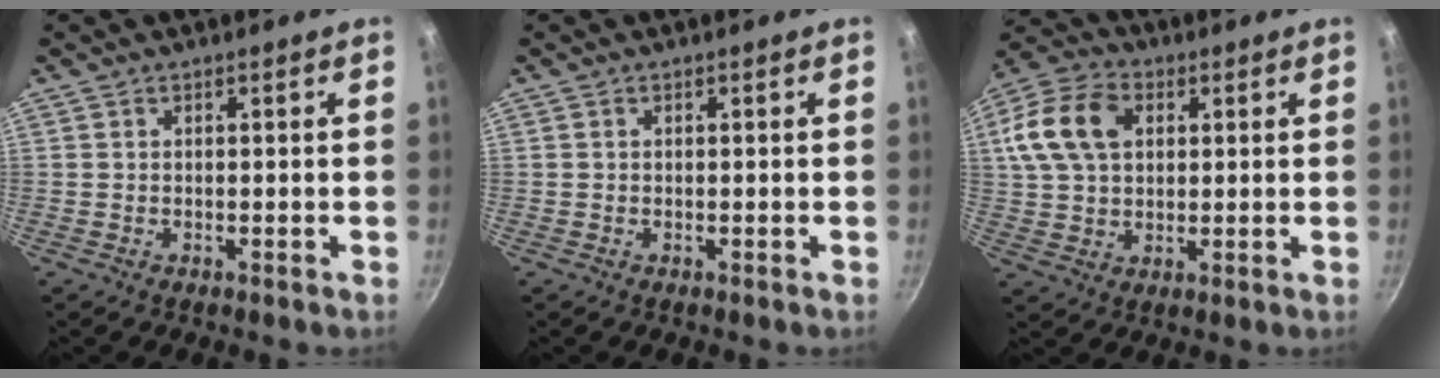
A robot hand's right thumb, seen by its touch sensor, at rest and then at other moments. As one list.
[{"total": 0.0}, {"total": 14.3, "force": [3.8, 10.0, 9.4], "torque": [-0.169, 0.013, 0.058]}]